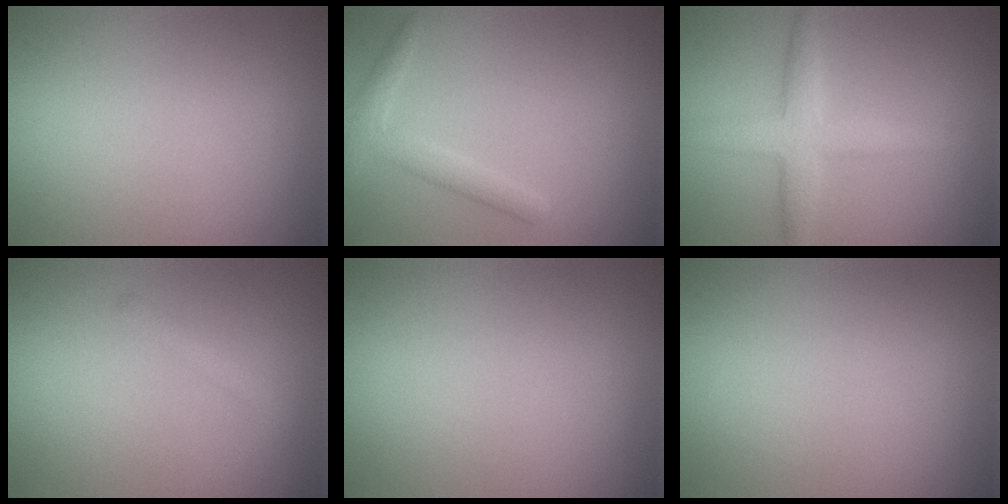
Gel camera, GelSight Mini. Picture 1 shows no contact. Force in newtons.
{"total": 2.2, "press": 2.2, "slide": 0.1}
{"total": 4.0, "press": 4.0, "slide": 0.1}
{"total": 1.2, "press": 1.2, "slide": 0.1}
{"total": 0.0}
{"total": 0.0}